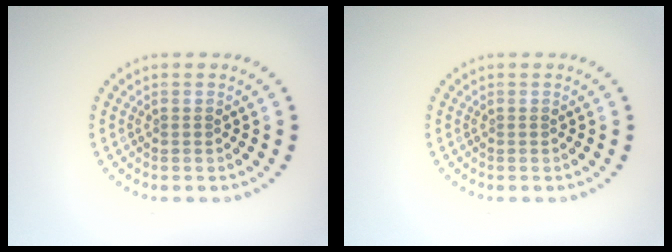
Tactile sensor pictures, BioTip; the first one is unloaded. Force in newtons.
{"total": 0.0}